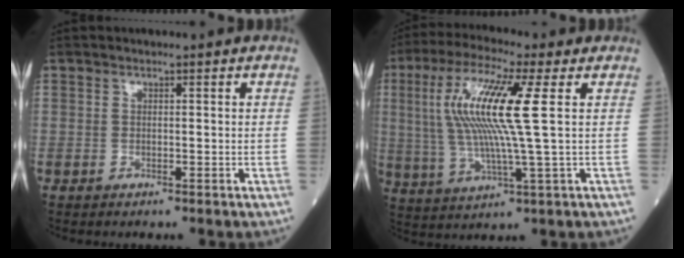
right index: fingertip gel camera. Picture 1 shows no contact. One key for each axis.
{"total": 13.6, "fx": 2.8, "fy": 0.2, "fz": 13.3, "tx": -0.290, "ty": 0.011, "tz": 0.049}